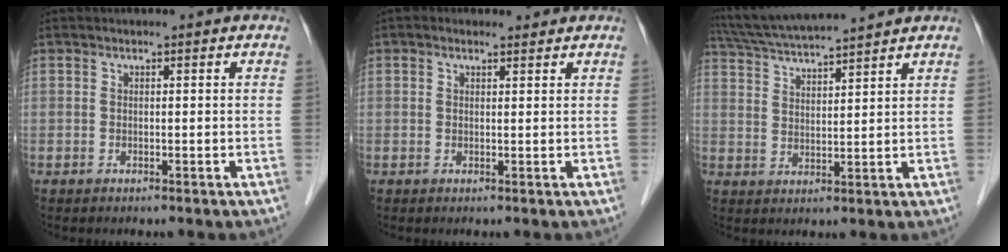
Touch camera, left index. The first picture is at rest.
{"total": 1.7, "force": [1.2, 0.9, 0.7], "torque": [-0.021, 0.012, 0.017]}
{"total": 11.4, "force": [10.4, -0.8, 4.4], "torque": [-0.087, 0.026, 0.175]}